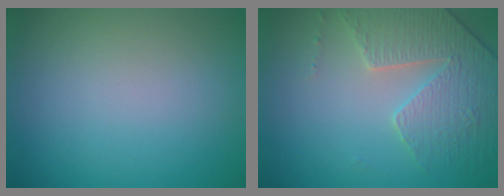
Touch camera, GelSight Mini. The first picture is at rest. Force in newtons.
{"total": 3.9, "press": 3.8, "slide": 0.9}